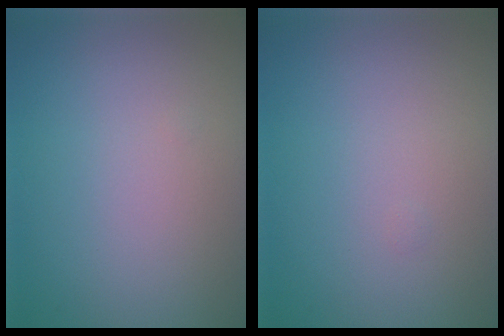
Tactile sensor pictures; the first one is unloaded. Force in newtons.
{"total": 0.0}